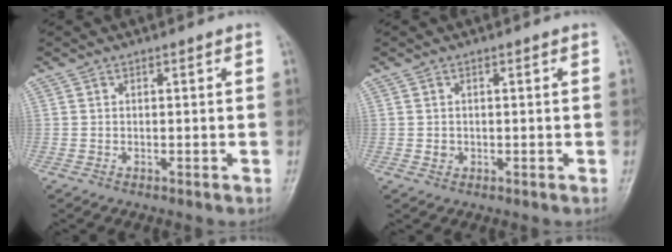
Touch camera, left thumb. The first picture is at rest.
{"total": 1.1, "force": [0.0, 1.0, 0.4], "torque": [-0.003, 0.001, 0.003]}